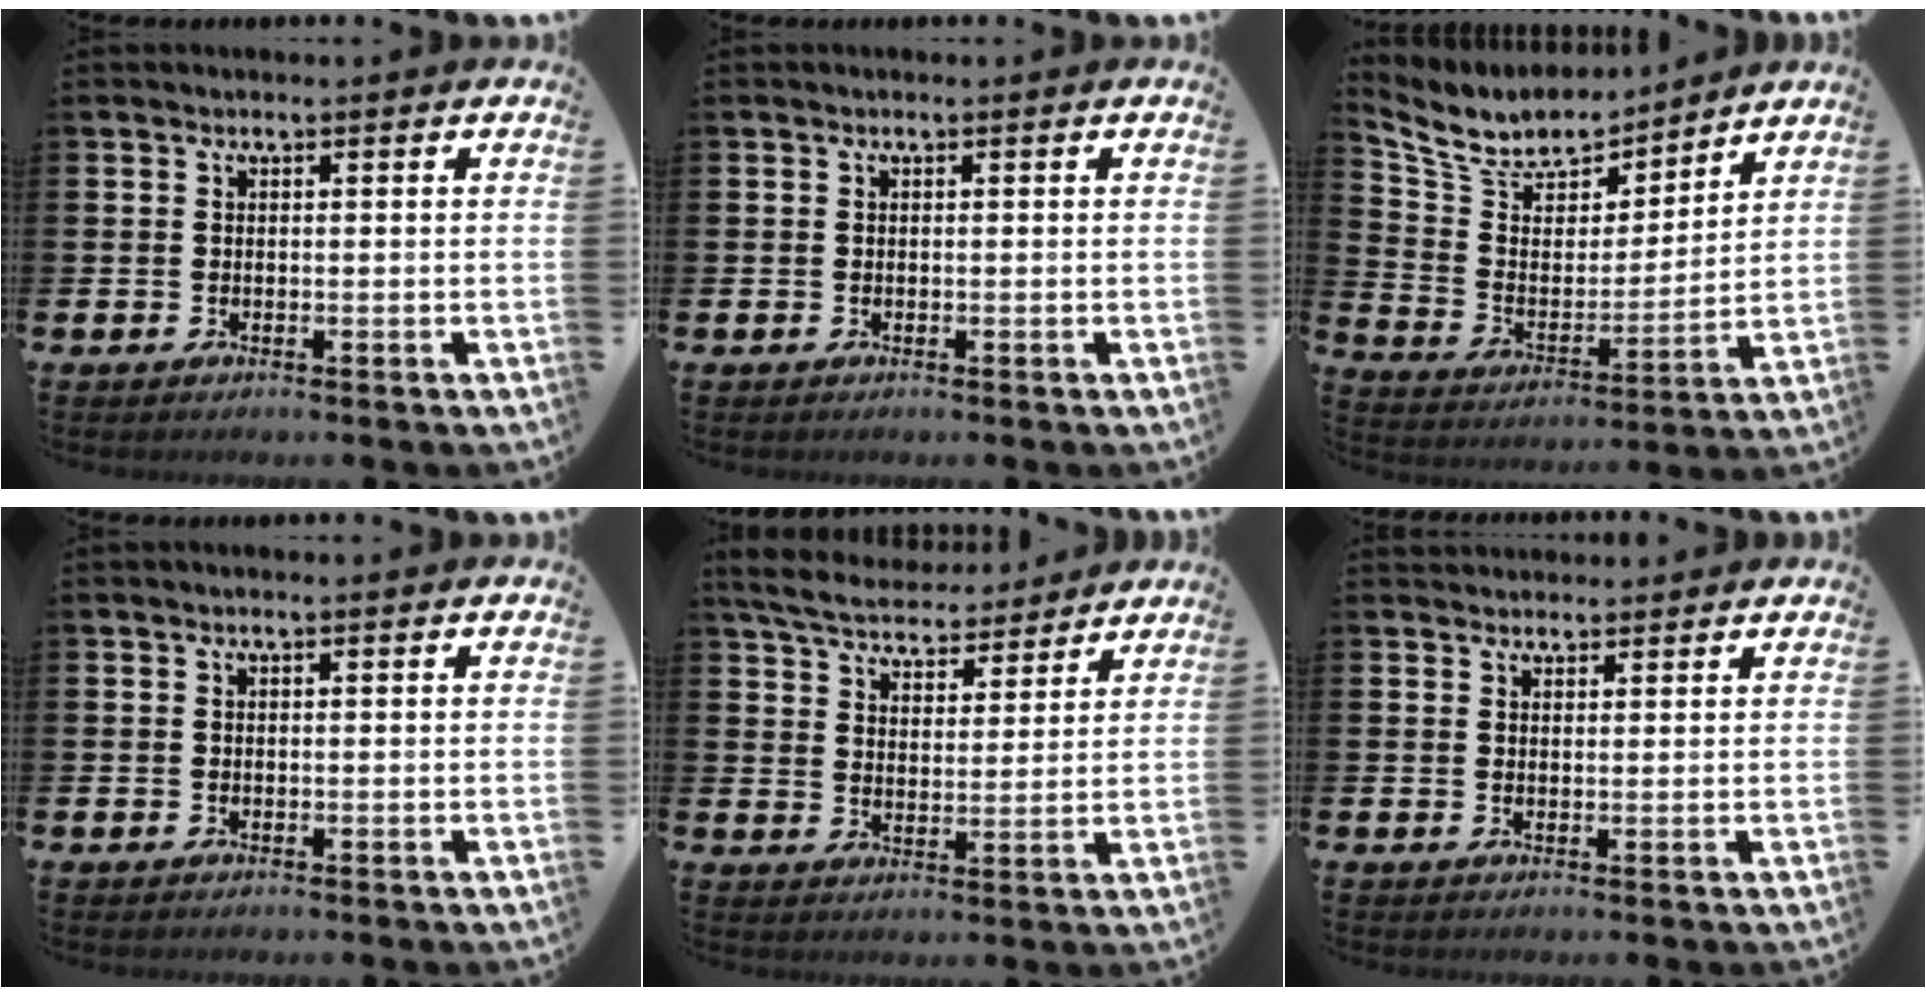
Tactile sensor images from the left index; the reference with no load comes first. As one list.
[{"total": 0.0}, {"total": 8.8, "force": [8.2, 3.0, 1.0], "torque": [-0.068, -0.065, 0.148]}, {"total": 0.0}, {"total": 6.1, "force": [5.9, 1.4, 1.0], "torque": [-0.044, -0.036, 0.104]}, {"total": 2.1, "force": [2.0, 0.6, -0.1], "torque": [0.013, -0.009, 0.035]}]